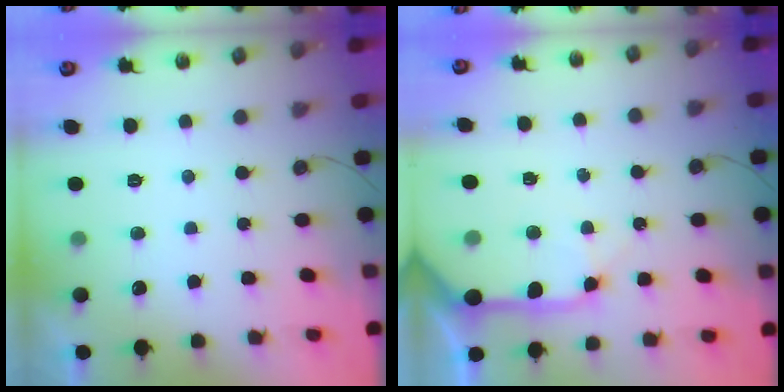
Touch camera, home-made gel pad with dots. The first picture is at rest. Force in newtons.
{"total": 14.3, "press": 14.1, "slide": 2.0}